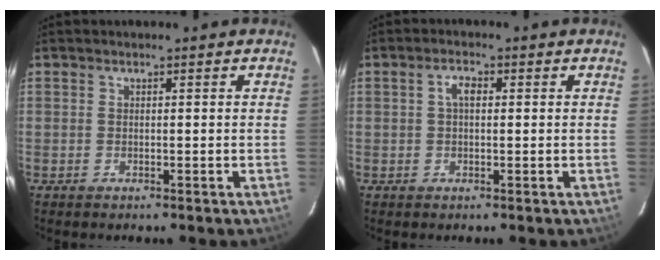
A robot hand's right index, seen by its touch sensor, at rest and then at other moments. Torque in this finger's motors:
{"motor_torque": [0.11, 0.06, 0.12, 0.05]}